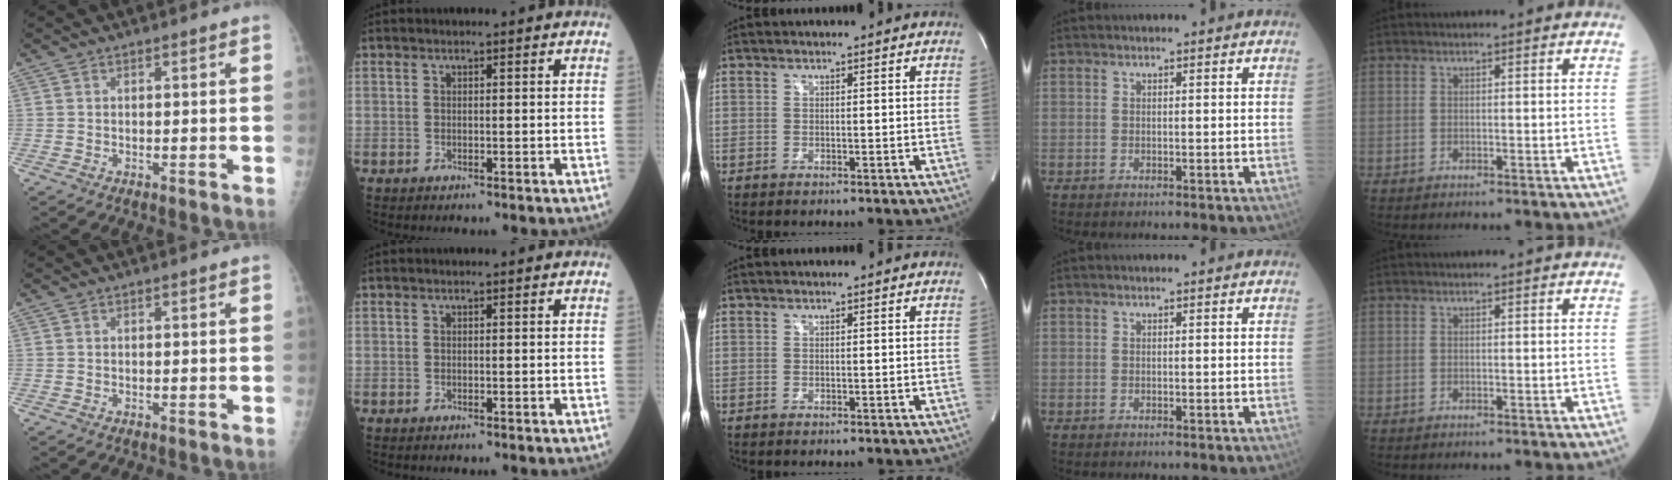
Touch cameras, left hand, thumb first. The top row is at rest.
{}